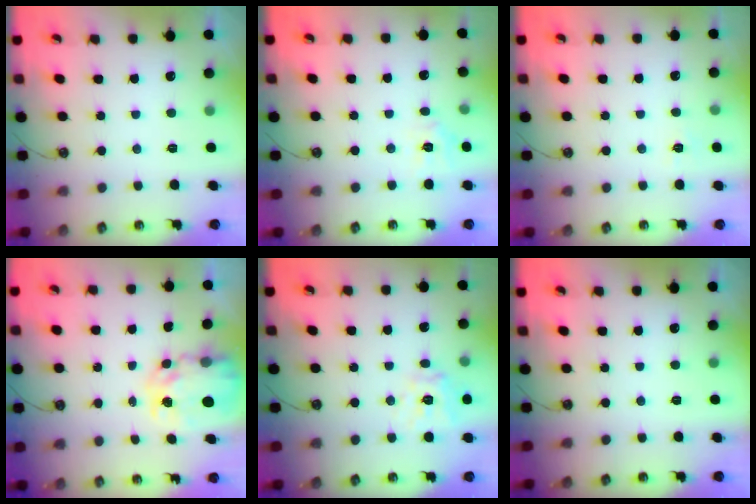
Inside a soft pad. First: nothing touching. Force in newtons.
{"total": 5.3, "press": 5.3, "slide": 0.4}
{"total": 4.8, "press": 4.7, "slide": 0.5}
{"total": 7.6, "press": 7.6, "slide": 0.6}
{"total": 12.5, "press": 12.4, "slide": 1.4}
{"total": 0.0}